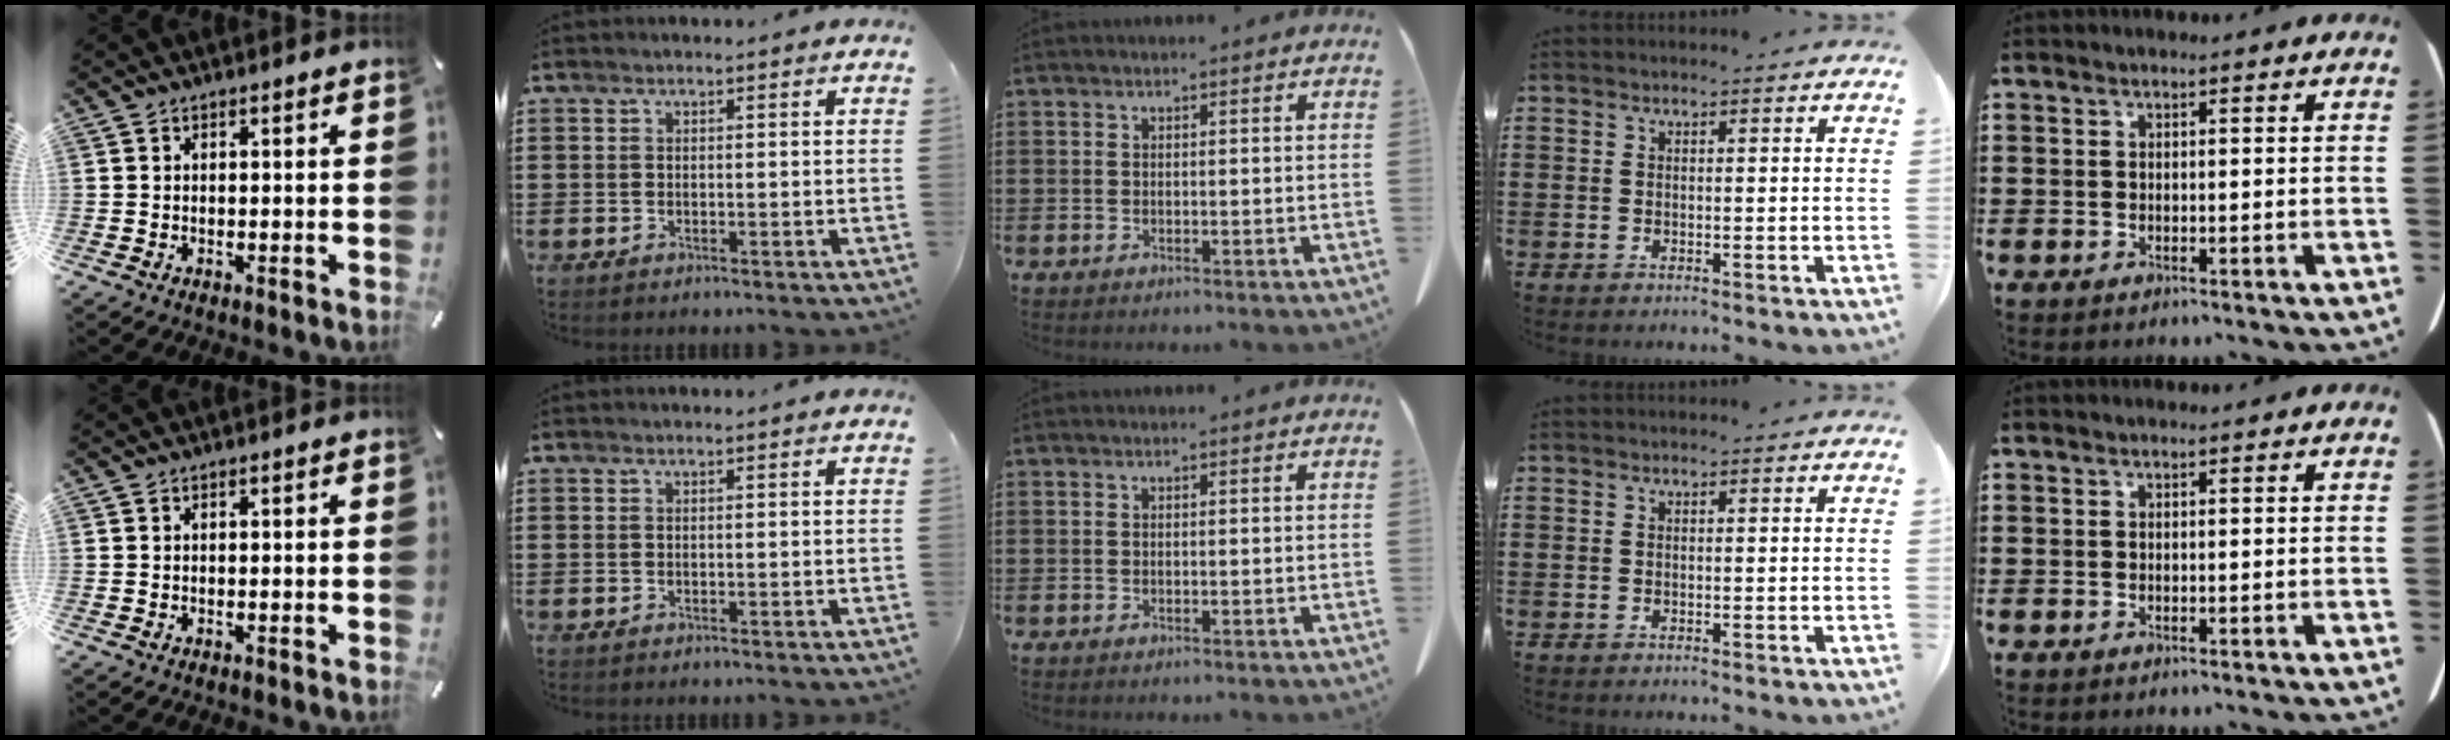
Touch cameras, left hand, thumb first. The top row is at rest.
{}